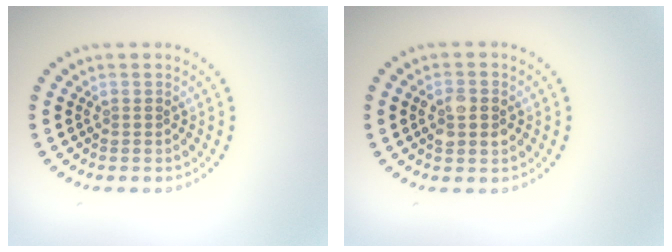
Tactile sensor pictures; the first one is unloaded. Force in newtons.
{"total": 2.8, "press": 2.8, "slide": 0.1}